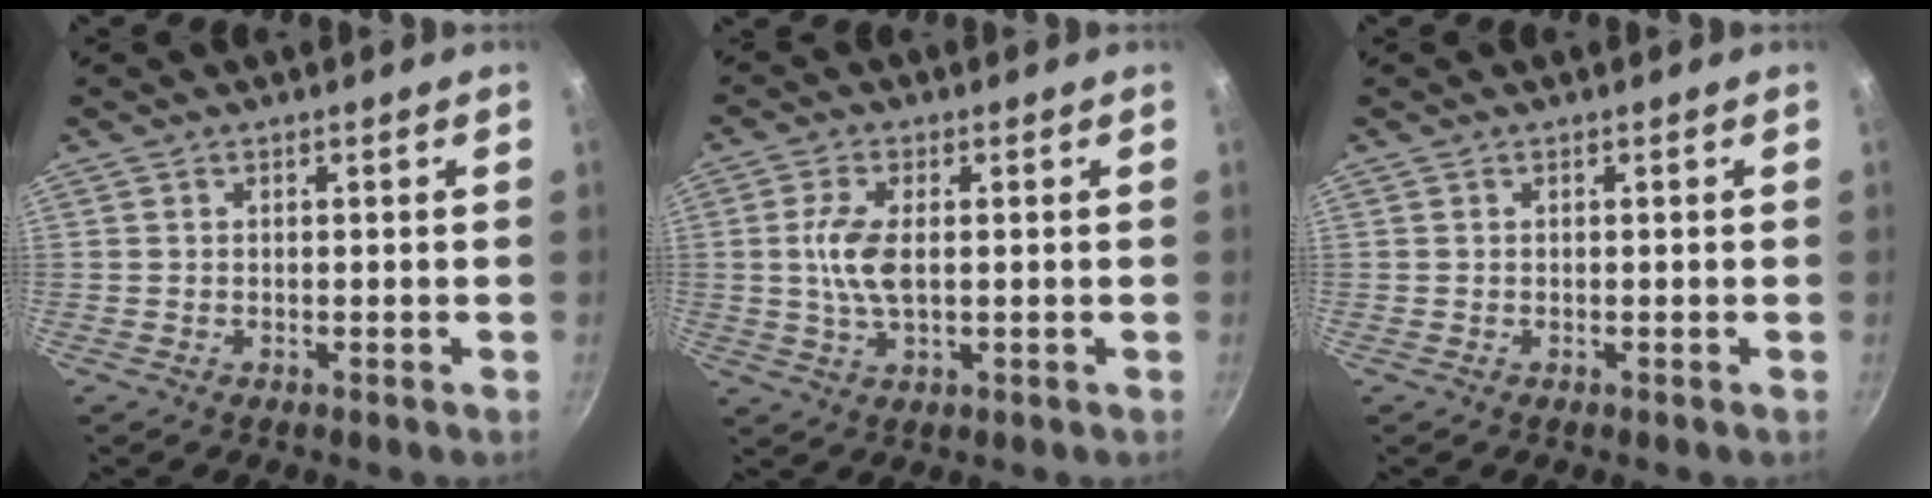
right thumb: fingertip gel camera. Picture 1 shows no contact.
{"total": 6.7, "force": [0.4, 3.0, 5.9], "torque": [-0.126, 0.001, 0.006]}
{"total": 0.0}